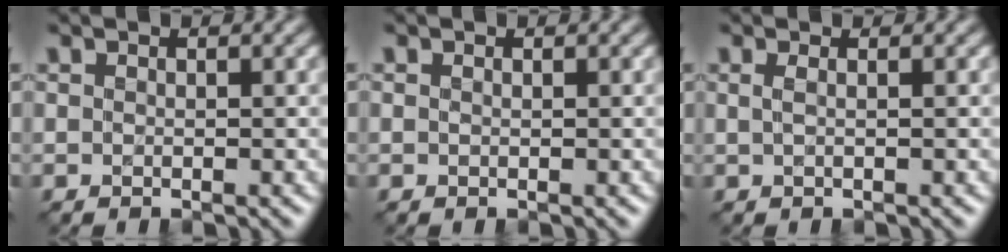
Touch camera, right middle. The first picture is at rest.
{"total": 0.0}
{"total": 1.2, "force": [0.3, 0.5, 1.0], "torque": [-0.014, -0.002, -0.001]}